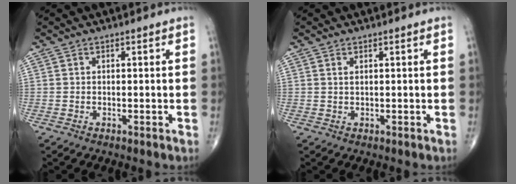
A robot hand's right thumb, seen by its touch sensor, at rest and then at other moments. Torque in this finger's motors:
{"motor_torque": [0.19, -0.39, -0.12, -0.34, -0.02]}